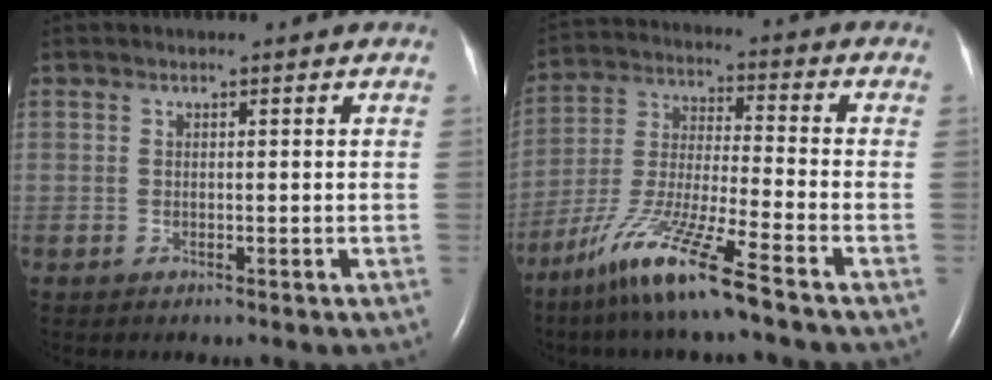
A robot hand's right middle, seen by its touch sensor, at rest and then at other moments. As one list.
[{"total": 13.0, "force": [-8.8, -0.4, 9.6], "torque": [-0.201, -0.033, -0.171]}]